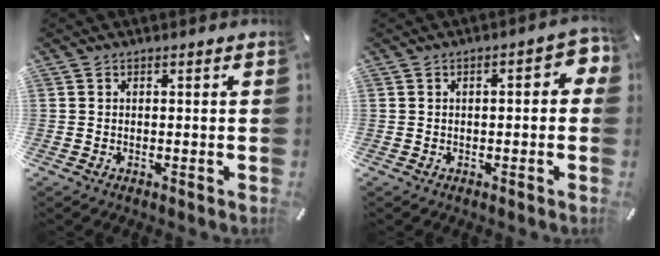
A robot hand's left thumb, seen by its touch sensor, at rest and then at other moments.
{"total": 4.6, "force": [-0.2, 2.1, 4.1], "torque": [-0.059, 0.008, -0.008]}